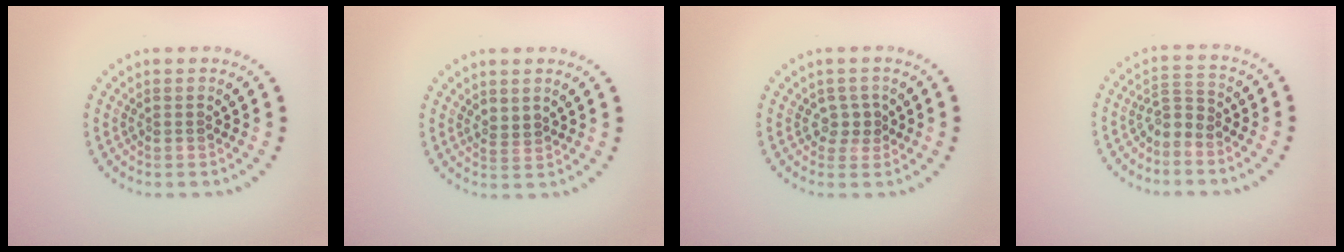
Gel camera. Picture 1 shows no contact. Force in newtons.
{"total": 0.9, "press": 0.7, "slide": 0.5}
{"total": 1.6, "press": 1.4, "slide": 0.9}
{"total": 2.0, "press": 1.4, "slide": 1.4}